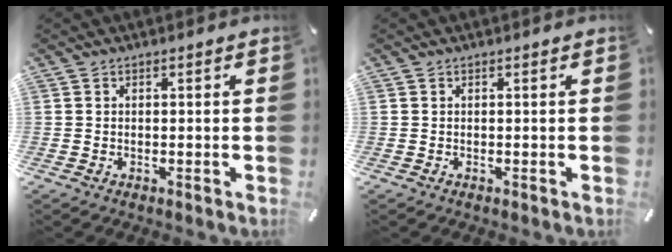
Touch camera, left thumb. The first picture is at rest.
{"total": 0.0}